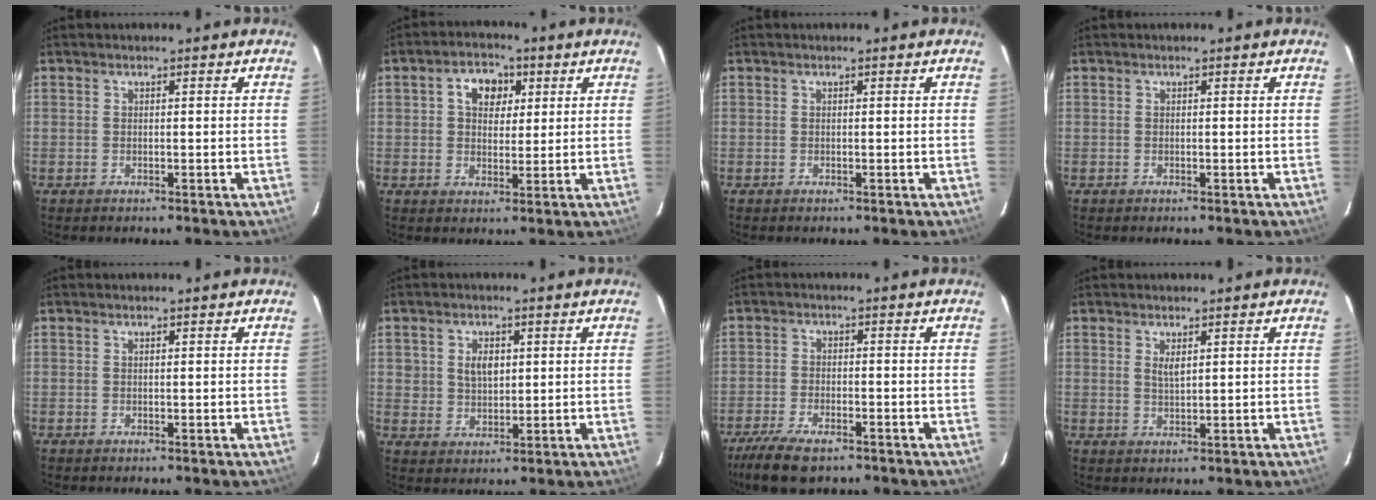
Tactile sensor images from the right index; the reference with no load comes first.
{"total": 6.4, "force": [2.2, 4.7, 3.8], "torque": [-0.062, 0.021, 0.036]}
{"total": 0.0}
{"total": 0.0}
{"total": 0.0}
{"total": 4.5, "force": [1.2, 3.6, 2.5], "torque": [-0.044, 0.006, 0.028]}
{"total": 9.7, "force": [-7.2, 3.4, 5.4], "torque": [-0.136, -0.024, -0.133]}
{"total": 2.1, "force": [1.0, 0.8, 1.7], "torque": [-0.030, -0.002, 0.018]}